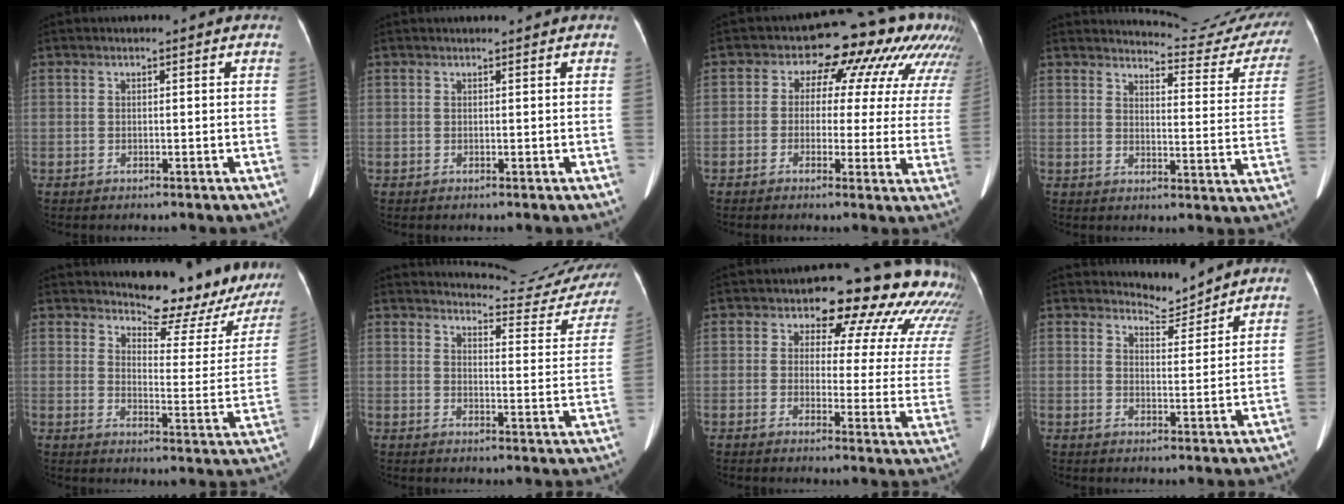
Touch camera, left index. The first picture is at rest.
{"total": 1.3, "force": [1.2, -0.1, 0.4], "torque": [-0.006, 0.015, 0.023]}
{"total": 14.7, "force": [7.7, 7.3, 10.1], "torque": [-0.122, 0.048, 0.070]}
{"total": 16.9, "force": [16.7, 2.0, 1.9], "torque": [-0.001, -0.094, 0.167]}
{"total": 16.7, "force": [15.0, 4.4, 5.9], "torque": [-0.055, -0.054, 0.161]}
{"total": 16.2, "force": [16.0, 2.3, 1.8], "torque": [-0.001, -0.076, 0.164]}
{"total": 17.9, "force": [14.2, 6.7, 8.5], "torque": [-0.081, -0.024, 0.136]}
{"total": 3.8, "force": [3.7, 0.2, -0.5], "torque": [0.003, -0.009, 0.062]}